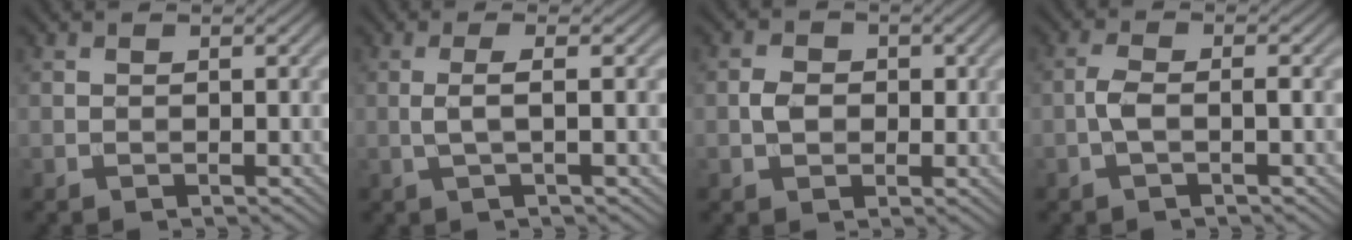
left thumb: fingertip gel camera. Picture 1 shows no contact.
{"total": 2.6, "force": [0.0, 0.4, 2.6], "torque": [-0.046, 0.007, -0.006]}
{"total": 2.6, "force": [-0.1, 2.1, 1.5], "torque": [-0.031, -0.002, -0.007]}
{"total": 2.6, "force": [-0.7, 0.7, 2.4], "torque": [-0.052, 0.006, -0.018]}